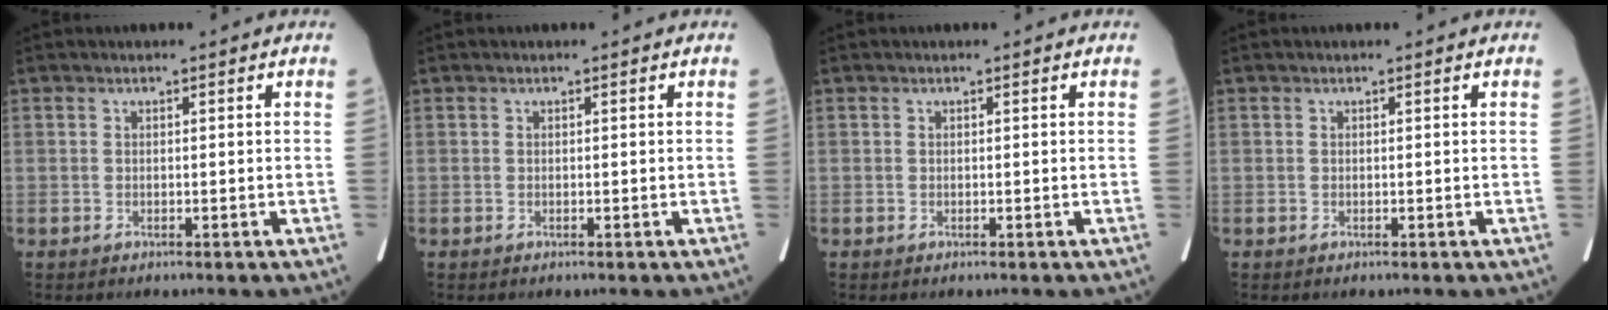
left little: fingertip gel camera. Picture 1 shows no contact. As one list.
[{"total": 0.0}, {"total": 0.0}, {"total": 0.0}]